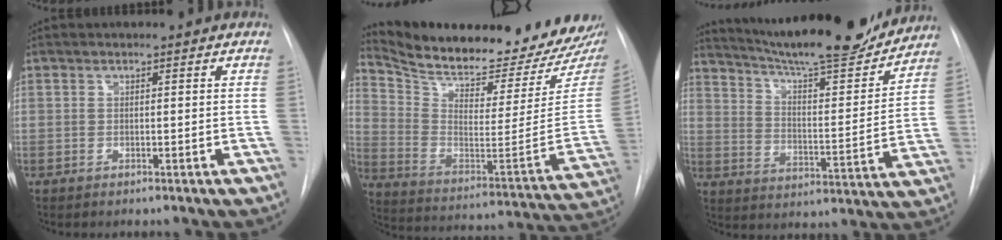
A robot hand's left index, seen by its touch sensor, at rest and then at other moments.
{"total": 26.0, "force": [23.9, 3.5, 9.5], "torque": [-0.165, -0.095, 0.339]}
{"total": 21.6, "force": [19.6, 2.4, 8.8], "torque": [-0.145, -0.026, 0.279]}